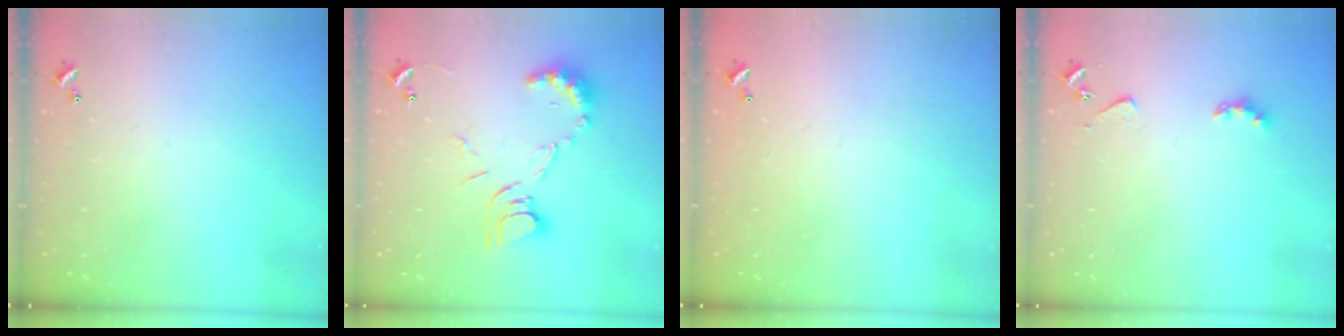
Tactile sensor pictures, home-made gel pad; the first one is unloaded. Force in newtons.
{"total": 11.6, "press": 11.6, "slide": 1.1}
{"total": 2.9, "press": 2.9, "slide": 0.1}
{"total": 2.8, "press": 2.7, "slide": 0.5}